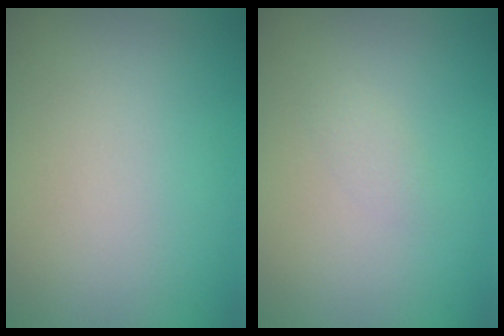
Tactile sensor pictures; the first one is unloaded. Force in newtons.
{"total": 0.7, "press": 0.7, "slide": 0.0}